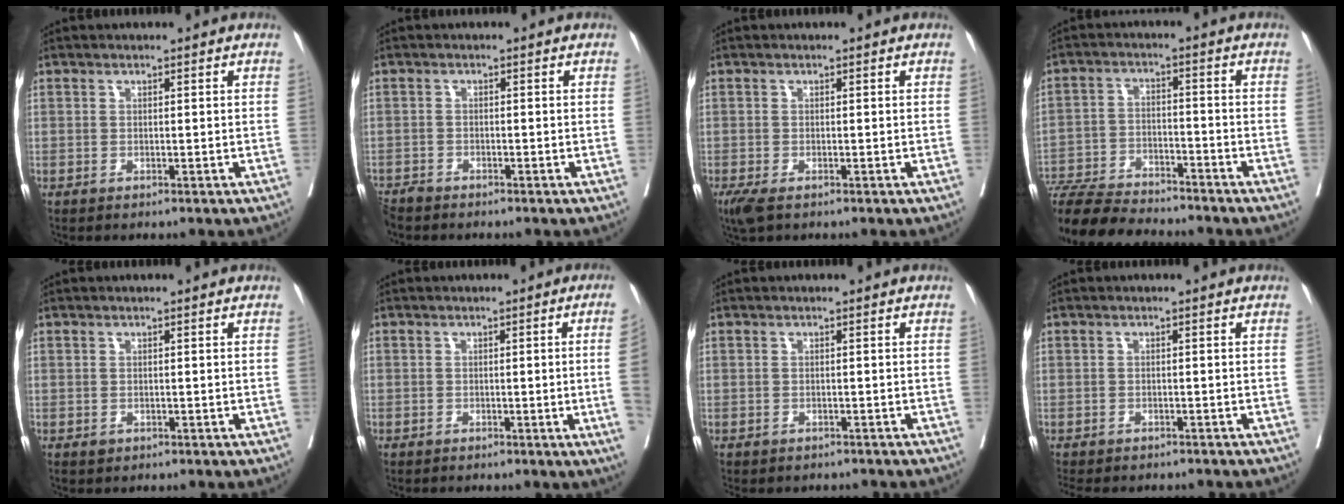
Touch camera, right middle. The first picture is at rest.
{"total": 3.0, "force": [-2.9, 0.4, 0.6], "torque": [-0.009, -0.011, -0.056]}
{"total": 3.1, "force": [-2.0, 1.2, 2.1], "torque": [-0.047, -0.013, -0.034]}
{"total": 13.5, "force": [-12.5, 1.8, 4.8], "torque": [-0.077, -0.009, -0.203]}
{"total": 0.9, "force": [-0.4, 0.7, 0.3], "torque": [-0.004, 0.002, -0.001]}
{"total": 4.1, "force": [-0.7, -1.5, 3.8], "torque": [-0.041, -0.008, -0.011]}
{"total": 2.7, "force": [-2.4, 1.2, 0.3], "torque": [-0.009, 0.000, -0.034]}
{"total": 7.4, "force": [-6.4, 2.7, 2.3], "torque": [-0.040, -0.007, -0.084]}